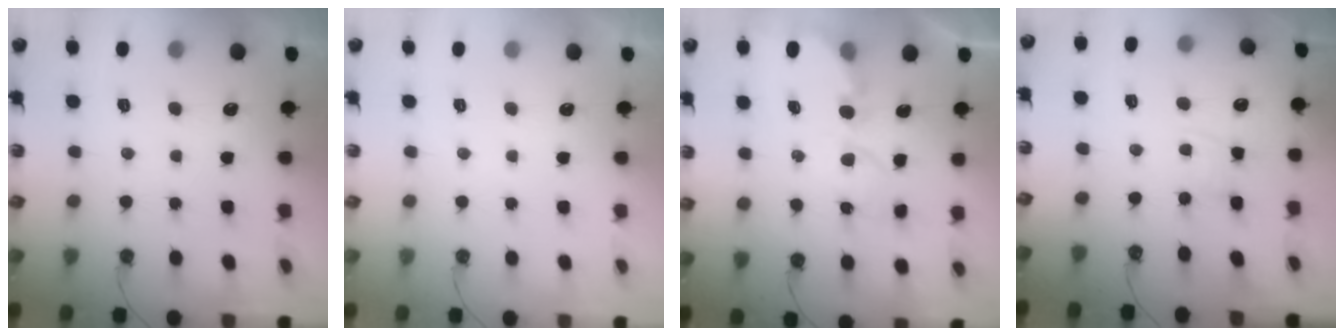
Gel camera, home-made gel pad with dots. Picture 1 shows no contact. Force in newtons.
{"total": 0.0}
{"total": 6.3, "press": 6.3, "slide": 0.5}
{"total": 2.3, "press": 2.3, "slide": 0.4}